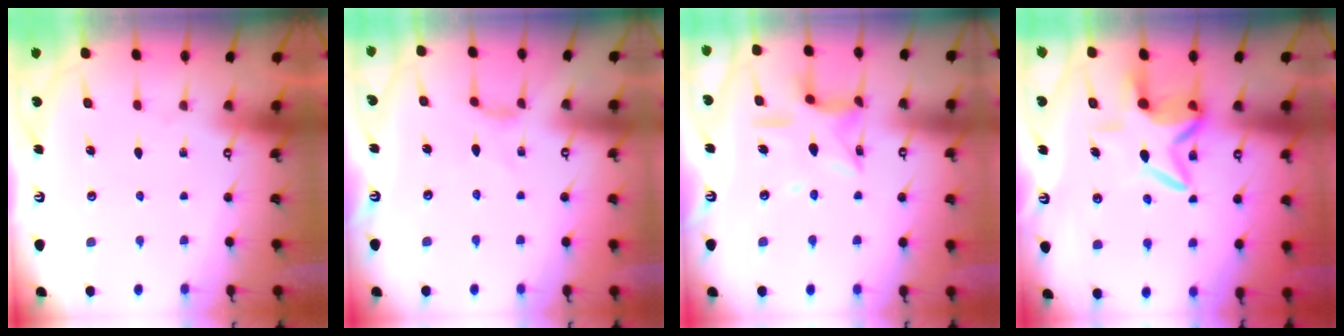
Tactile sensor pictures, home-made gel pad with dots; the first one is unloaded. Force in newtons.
{"total": 0.8, "press": 0.7, "slide": 0.4}
{"total": 12.7, "press": 12.6, "slide": 0.9}
{"total": 8.7, "press": 8.6, "slide": 1.5}